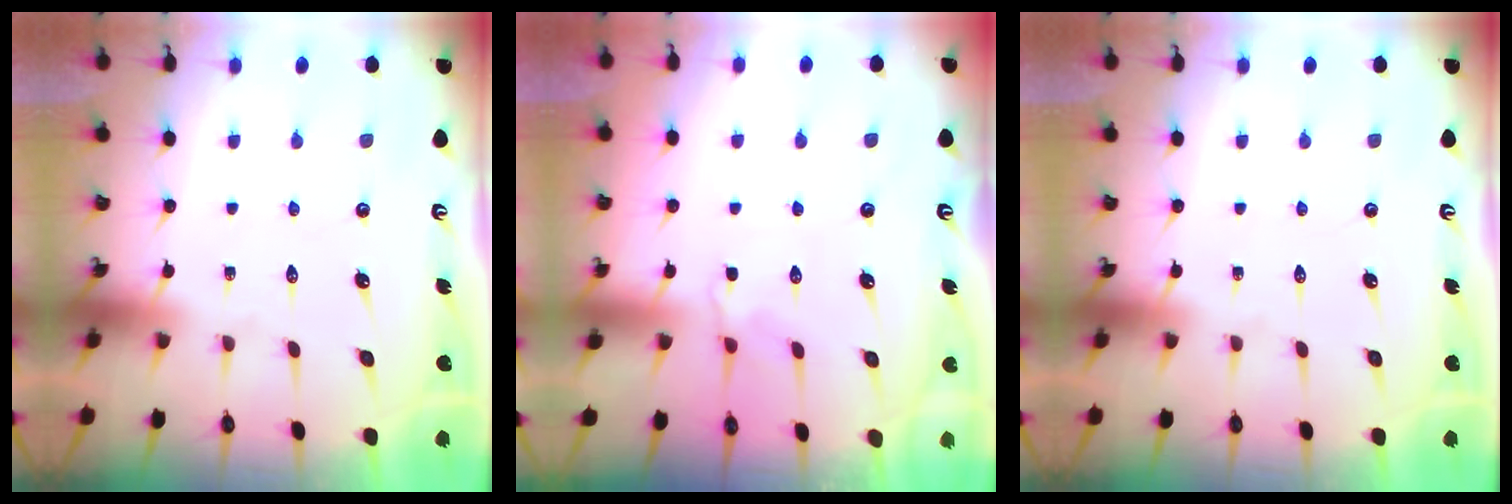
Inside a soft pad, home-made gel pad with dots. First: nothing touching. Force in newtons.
{"total": 2.2, "press": 1.9, "slide": 1.2}
{"total": 0.0}